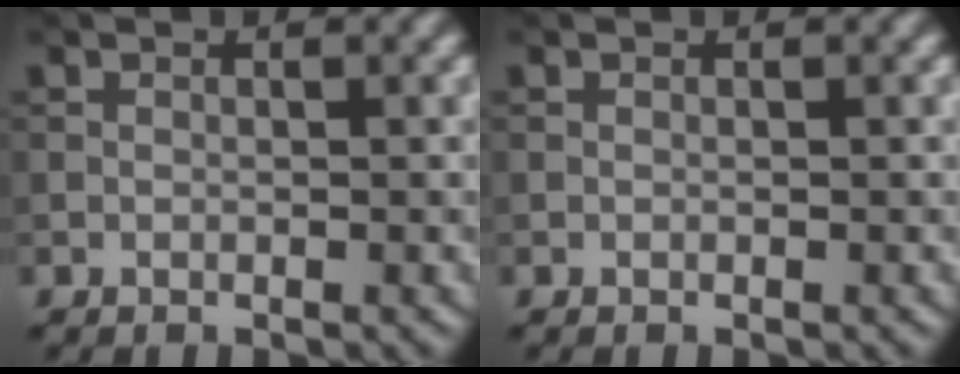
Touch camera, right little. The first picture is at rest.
{"total": 0.0}